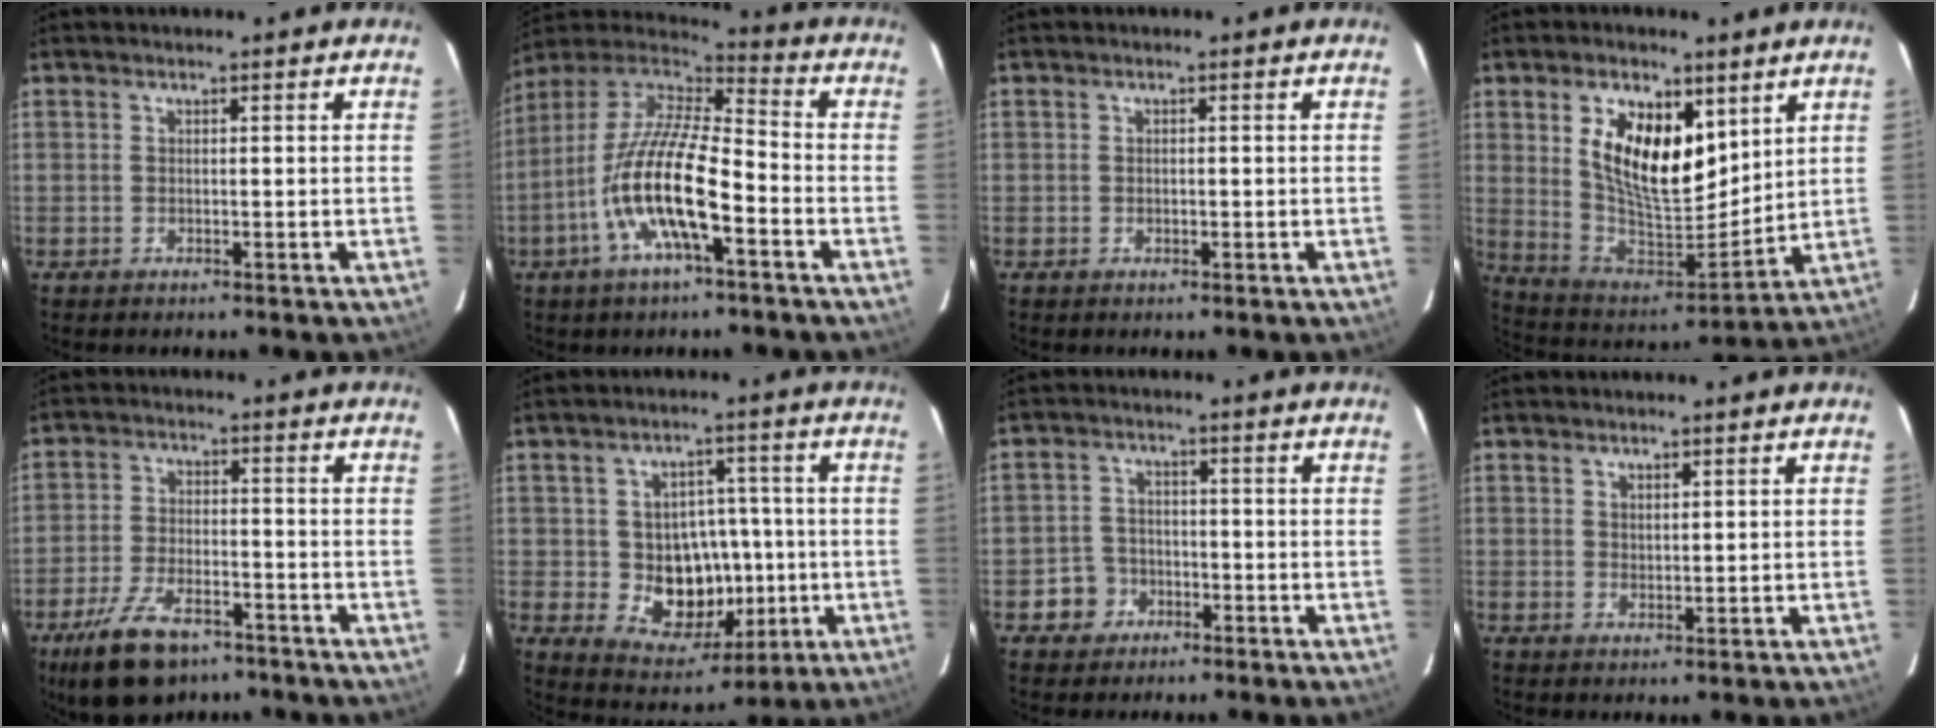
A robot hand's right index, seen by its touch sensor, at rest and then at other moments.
{"total": 17.6, "force": [-6.7, 4.7, 15.5], "torque": [-0.302, -0.015, -0.135]}
{"total": 0.9, "force": [-0.2, 0.7, 0.4], "torque": [-0.005, 0.001, -0.003]}
{"total": 16.3, "force": [6.5, 8.3, 12.4], "torque": [-0.232, 0.001, 0.131]}
{"total": 12.6, "force": [-8.5, 5.8, 7.3], "torque": [-0.166, -0.011, -0.147]}
{"total": 12.0, "force": [-1.6, 10.0, 6.4], "torque": [-0.121, 0.007, -0.005]}
{"total": 4.7, "force": [-2.4, 4.1, 0.4], "torque": [-0.013, 0.019, -0.040]}
{"total": 1.4, "force": [1.1, 0.8, 0.5], "torque": [-0.005, 0.001, 0.021]}